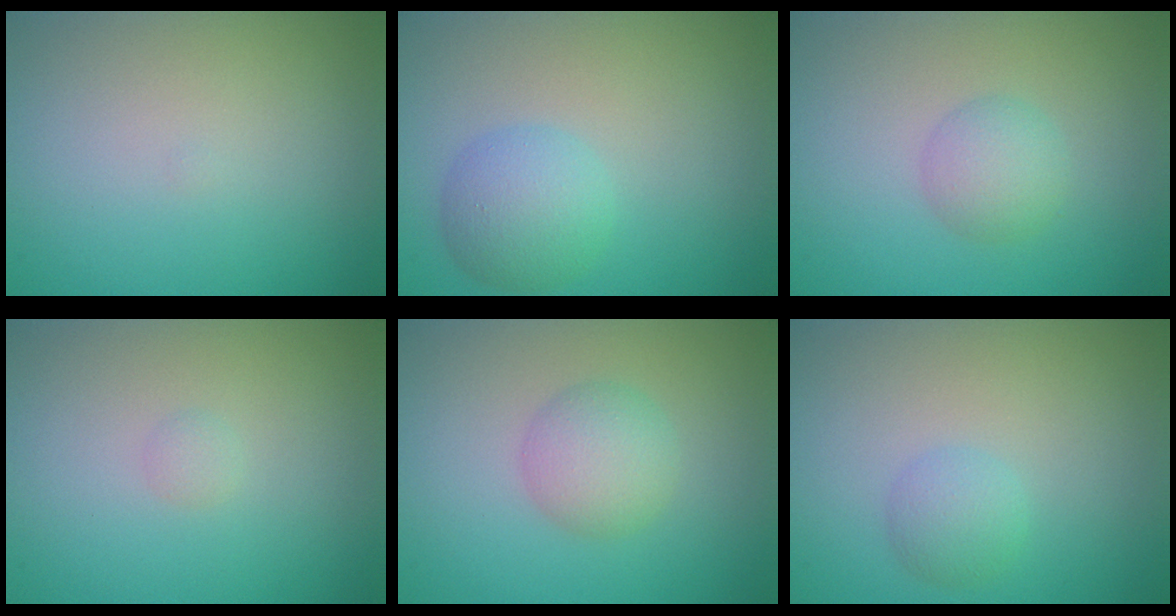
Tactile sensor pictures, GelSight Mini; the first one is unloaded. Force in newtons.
{"total": 3.5, "press": 3.5, "slide": 0.1}
{"total": 2.3, "press": 2.3, "slide": 0.1}
{"total": 0.6, "press": 0.6, "slide": 0.0}
{"total": 2.9, "press": 2.9, "slide": 0.1}
{"total": 1.9, "press": 1.9, "slide": 0.0}